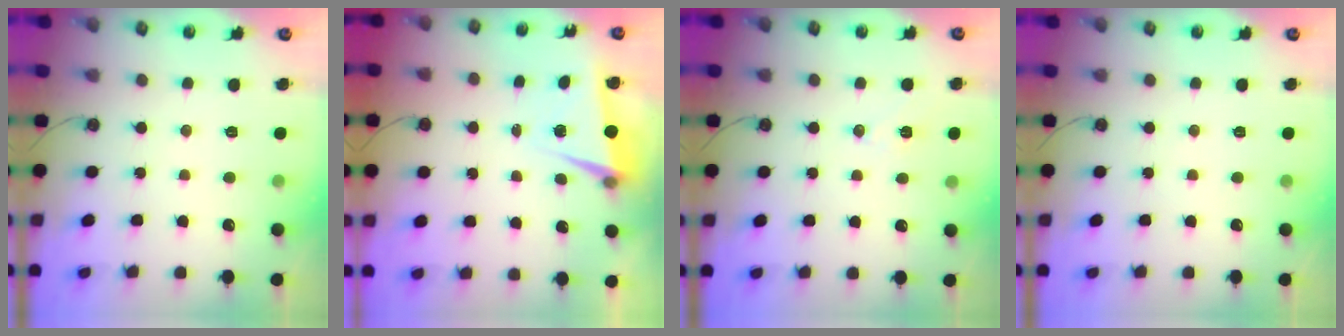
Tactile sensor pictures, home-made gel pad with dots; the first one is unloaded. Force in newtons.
{"total": 4.2, "press": 3.4, "slide": 2.5}
{"total": 7.7, "press": 6.6, "slide": 4.0}
{"total": 0.0}